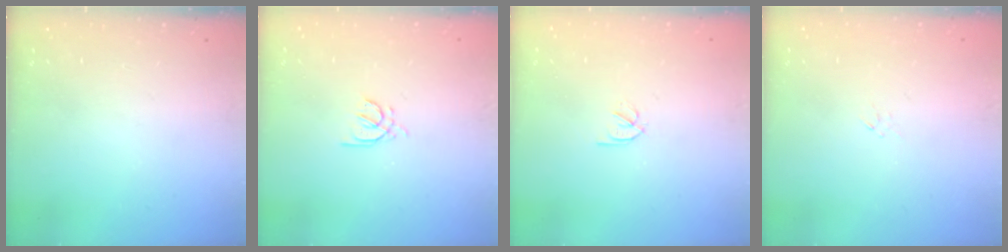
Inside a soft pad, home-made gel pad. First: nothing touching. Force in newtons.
{"total": 2.8, "press": 2.7, "slide": 0.8}
{"total": 1.8, "press": 1.7, "slide": 0.5}
{"total": 0.0}